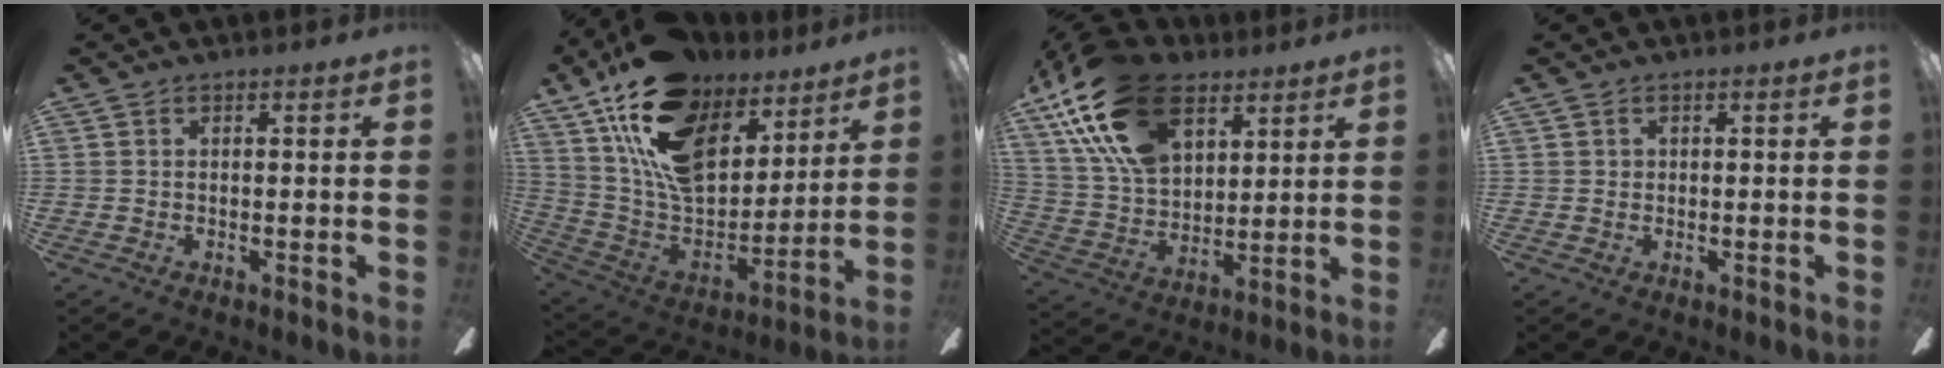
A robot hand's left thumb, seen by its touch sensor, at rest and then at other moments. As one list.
[{"total": 22.2, "force": [13.2, 12.5, 12.8], "torque": [-0.234, -0.072, 0.243]}, {"total": 23.2, "force": [12.5, 13.4, 14.2], "torque": [-0.297, -0.040, 0.225]}, {"total": 1.1, "force": [0.5, 1.0, 0.1], "torque": [-0.003, 0.005, 0.010]}]